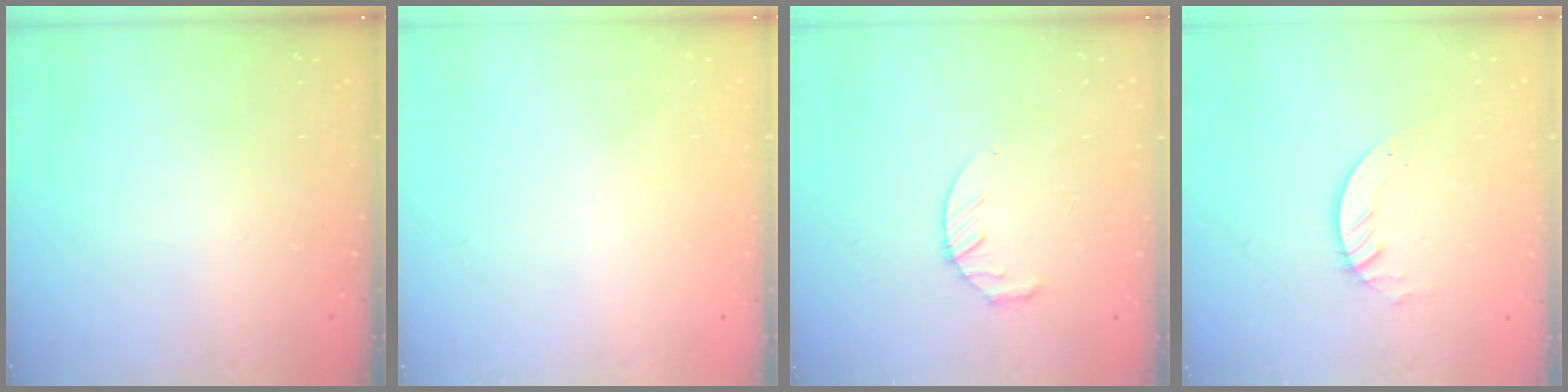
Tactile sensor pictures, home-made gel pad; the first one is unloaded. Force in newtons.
{"total": 0.0}
{"total": 6.8, "press": 6.8, "slide": 0.8}
{"total": 3.6, "press": 3.6, "slide": 0.4}